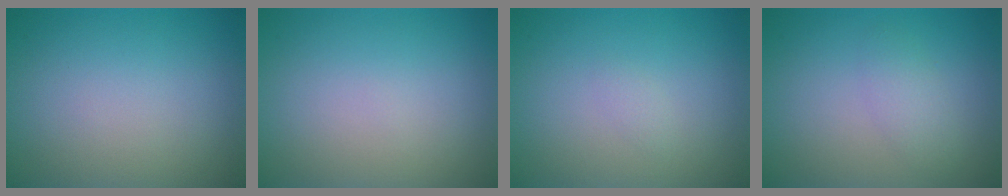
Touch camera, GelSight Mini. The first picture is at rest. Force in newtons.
{"total": 0.0}
{"total": 0.6, "press": 0.6, "slide": 0.0}
{"total": 1.7, "press": 1.7, "slide": 0.1}